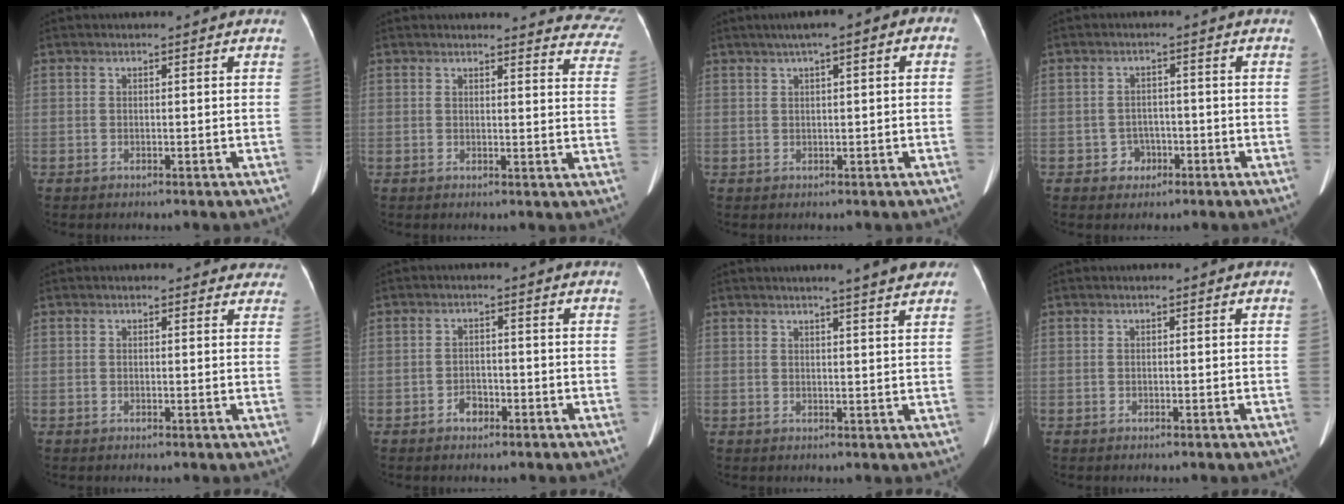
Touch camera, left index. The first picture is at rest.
{"total": 16.3, "force": [15.7, 3.3, 2.7], "torque": [0.018, -0.069, 0.133]}
{"total": 5.9, "force": [2.4, 1.6, 5.1], "torque": [-0.073, 0.033, 0.027]}
{"total": 2.9, "force": [-1.3, 2.5, 0.6], "torque": [-0.006, 0.010, -0.016]}
{"total": 5.6, "force": [5.2, 2.2, 0.5], "torque": [0.027, -0.005, 0.030]}
{"total": 2.2, "force": [-1.3, 1.4, 1.0], "torque": [-0.015, 0.005, -0.021]}
{"total": 6.7, "force": [5.5, 0.0, 3.7], "torque": [-0.047, 0.003, 0.056]}
{"total": 0.0}